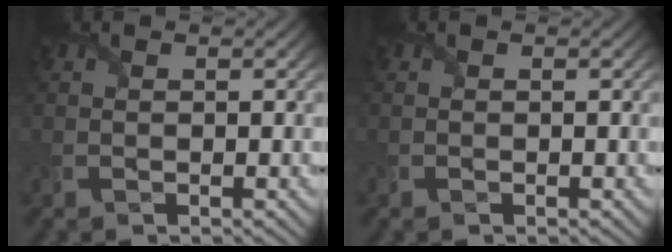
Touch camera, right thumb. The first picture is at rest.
{"total": 0.0}